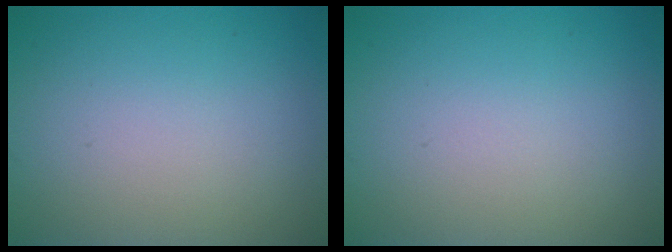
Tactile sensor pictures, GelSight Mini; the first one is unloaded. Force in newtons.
{"total": 0.0}